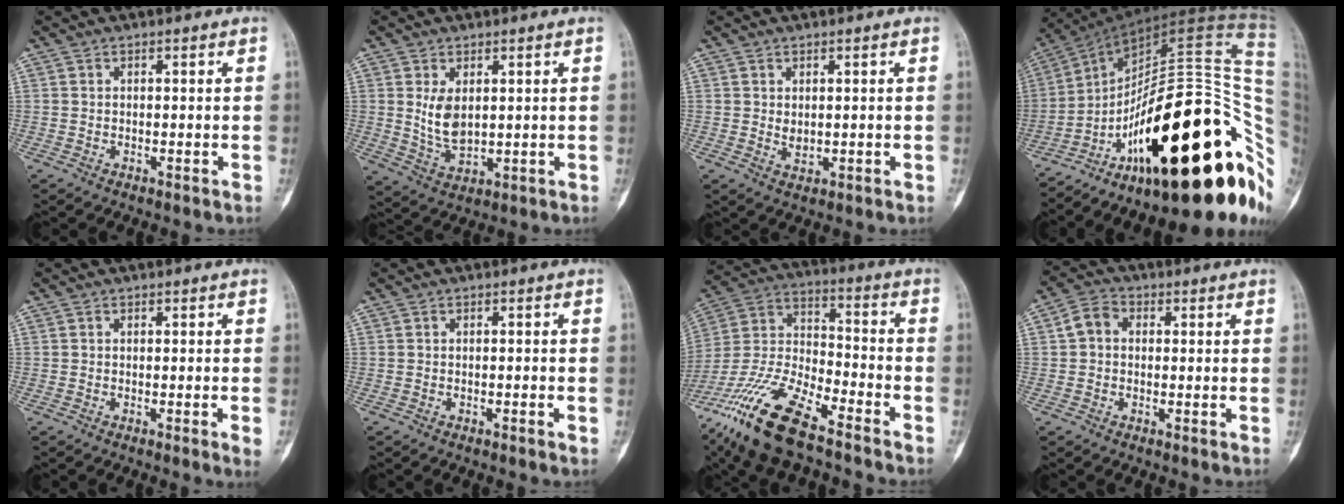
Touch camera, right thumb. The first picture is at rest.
{"total": 6.1, "force": [1.4, 3.5, 4.8], "torque": [-0.077, -0.017, 0.039]}
{"total": 1.8, "force": [0.3, 1.0, 1.4], "torque": [-0.023, -0.007, 0.011]}
{"total": 42.5, "force": [-11.8, 15.4, 37.8], "torque": [-0.451, 0.092, -0.177]}
{"total": 1.9, "force": [-0.6, -0.1, 1.8], "torque": [-0.028, -0.006, -0.006]}
{"total": 1.1, "force": [-0.5, 0.2, 1.0], "torque": [-0.022, 0.004, -0.004]}
{"total": 19.6, "force": [-13.4, 5.9, 13.1], "torque": [-0.285, 0.043, -0.253]}
{"total": 4.4, "force": [0.3, 3.6, 2.6], "torque": [-0.041, 0.015, -0.002]}